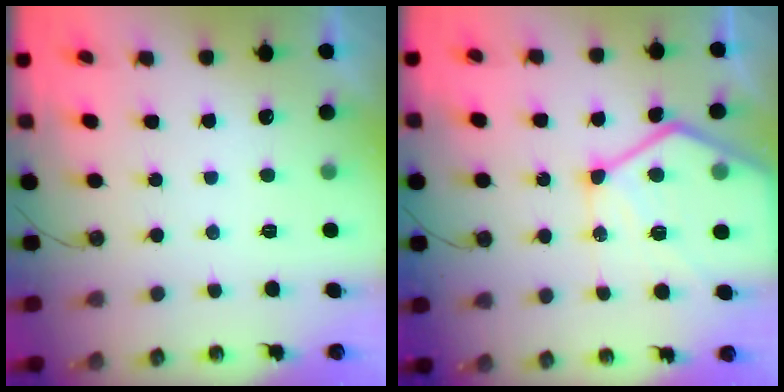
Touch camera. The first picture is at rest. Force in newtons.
{"total": 19.5, "press": 19.4, "slide": 1.8}